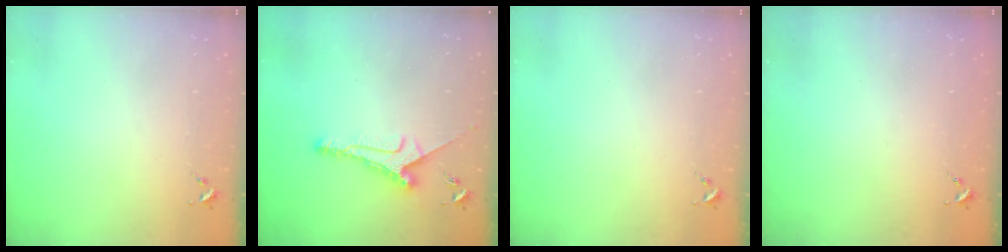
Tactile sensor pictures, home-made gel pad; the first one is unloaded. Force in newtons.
{"total": 8.4, "press": 8.4, "slide": 0.4}
{"total": 0.0}
{"total": 0.7, "press": 0.7, "slide": 0.0}